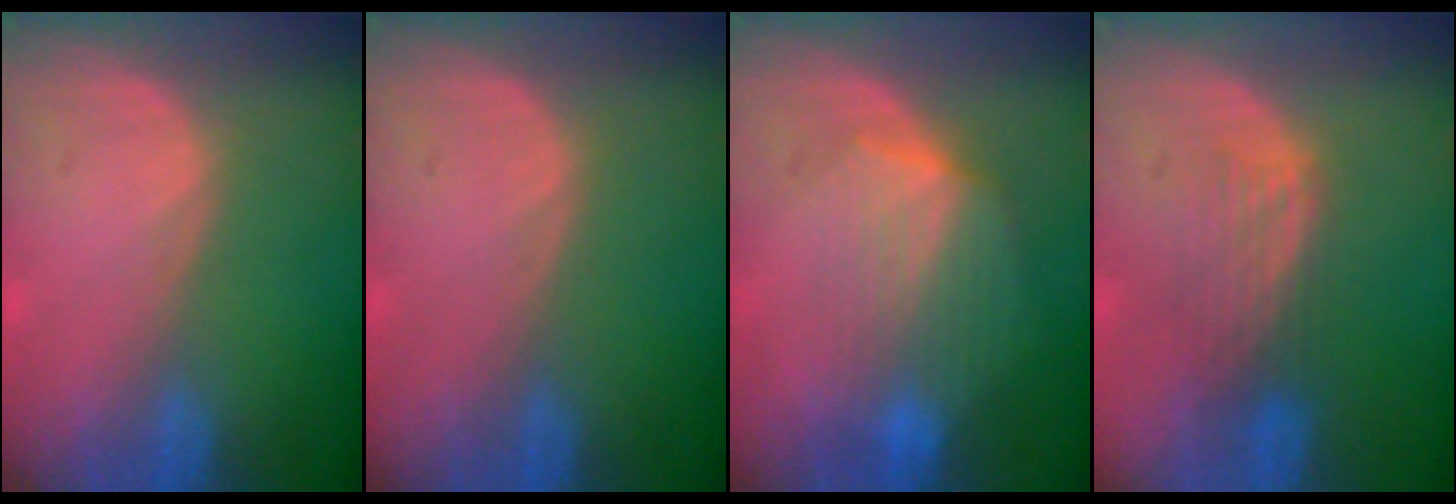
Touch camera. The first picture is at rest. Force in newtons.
{"total": 0.0}
{"total": 7.3, "press": 6.9, "slide": 2.3}
{"total": 4.6, "press": 3.8, "slide": 2.6}